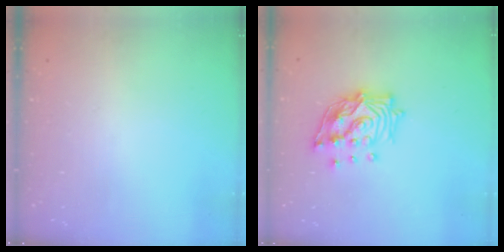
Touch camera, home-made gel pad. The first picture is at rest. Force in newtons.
{"total": 17.3, "press": 17.1, "slide": 2.3}